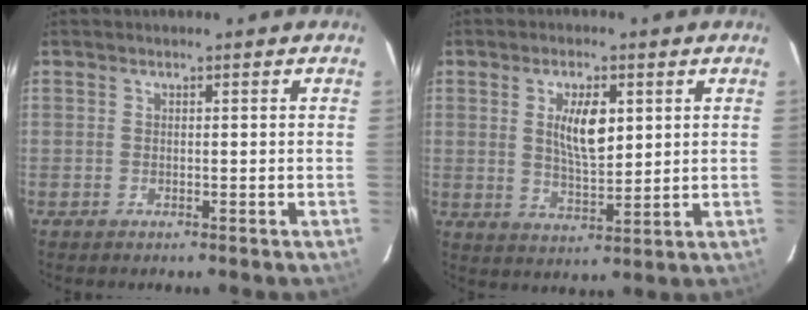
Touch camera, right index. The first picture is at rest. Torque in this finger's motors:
{"motor_torque": [0.27, 0.10, 0.30, 0.12]}